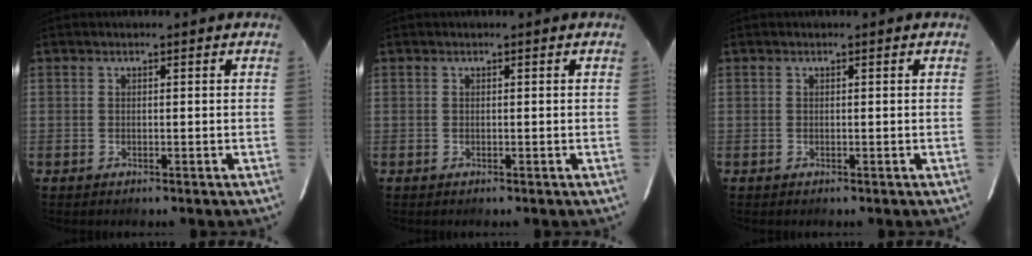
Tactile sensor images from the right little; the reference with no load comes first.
{"total": 0.0}
{"total": 0.0}